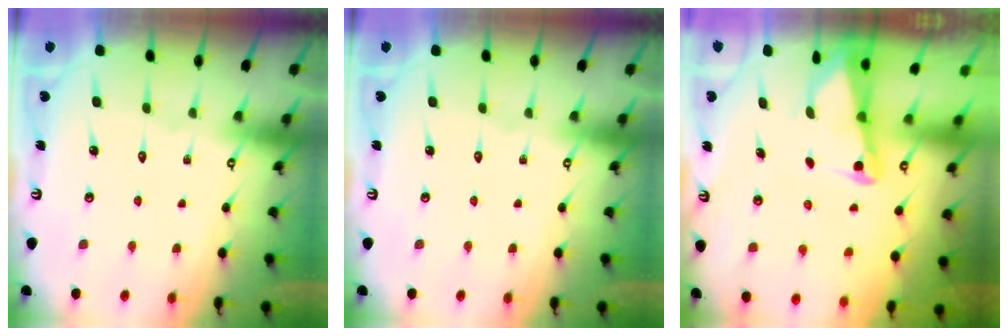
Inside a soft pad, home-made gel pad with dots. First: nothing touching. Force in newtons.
{"total": 0.0}
{"total": 2.2, "press": 2.2, "slide": 0.3}